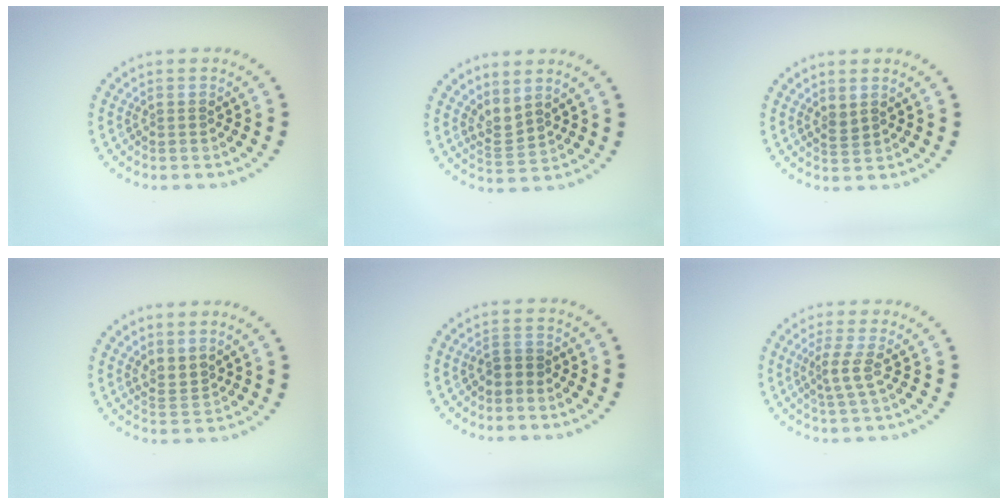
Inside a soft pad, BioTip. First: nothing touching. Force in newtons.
{"total": 2.0, "press": 1.4, "slide": 1.5}
{"total": 0.9, "press": 0.7, "slide": 0.5}
{"total": 1.8, "press": 1.3, "slide": 1.2}
{"total": 1.3, "press": 1.0, "slide": 0.8}
{"total": 2.1, "press": 1.4, "slide": 1.5}